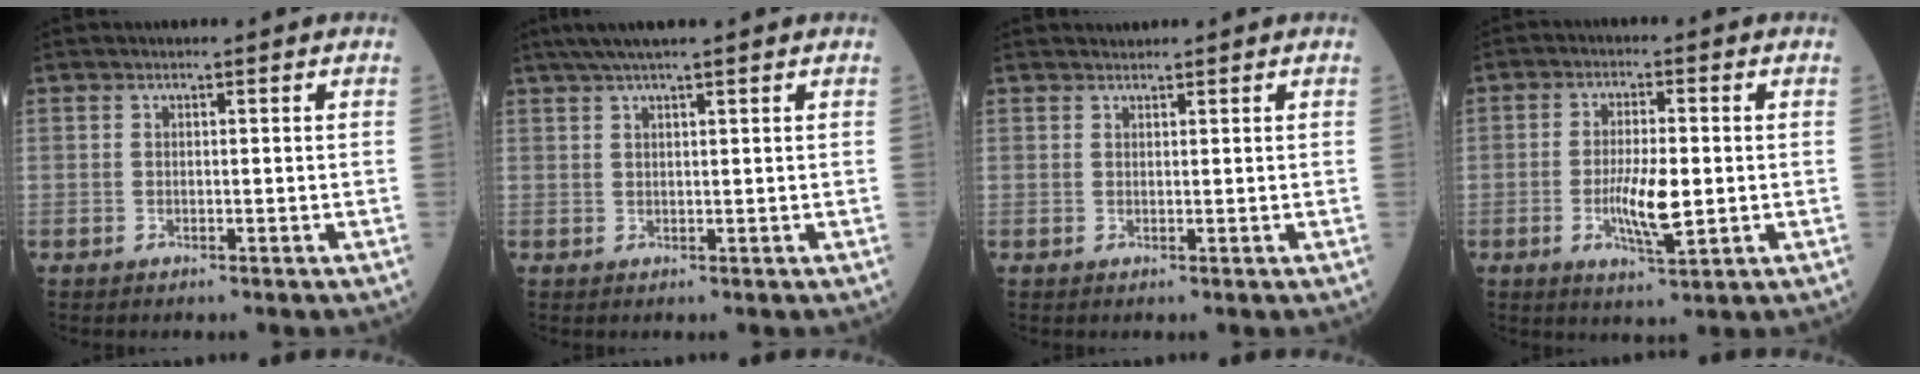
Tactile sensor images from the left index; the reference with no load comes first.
{"total": 5.5, "force": [4.3, -0.3, 3.4], "torque": [-0.061, 0.031, 0.077]}
{"total": 1.2, "force": [1.2, 0.2, -0.1], "torque": [-0.010, 0.011, 0.025]}
{"total": 6.8, "force": [-1.0, 1.5, 6.5], "torque": [-0.127, -0.010, -0.017]}